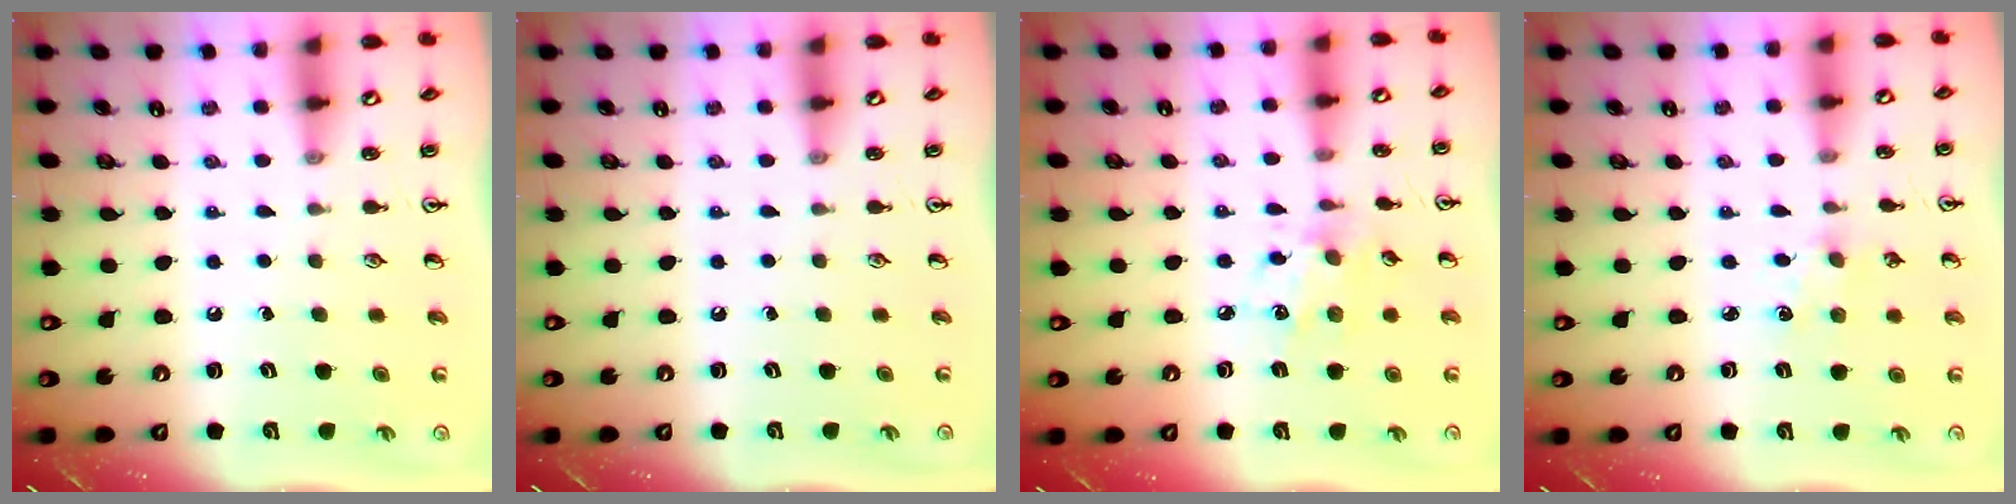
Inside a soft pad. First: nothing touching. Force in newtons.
{"total": 0.0}
{"total": 6.9, "press": 6.7, "slide": 1.6}
{"total": 2.5, "press": 2.5, "slide": 0.4}